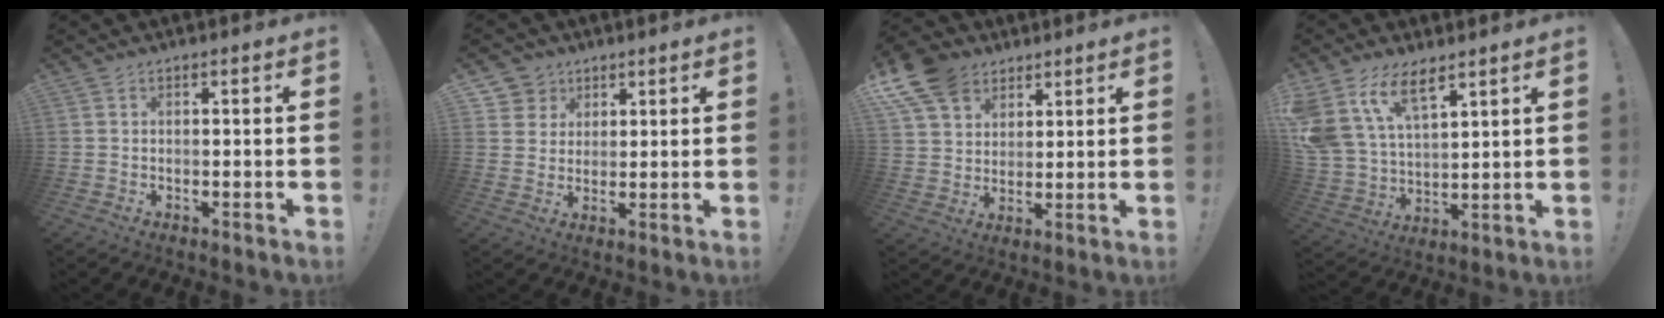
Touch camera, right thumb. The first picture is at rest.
{"total": 6.0, "force": [3.0, 5.2, 0.3], "torque": [0.001, -0.026, 0.059]}
{"total": 12.5, "force": [7.5, 8.8, 4.9], "torque": [-0.092, -0.045, 0.148]}
{"total": 14.2, "force": [9.3, 7.1, 8.0], "torque": [-0.185, -0.053, 0.176]}